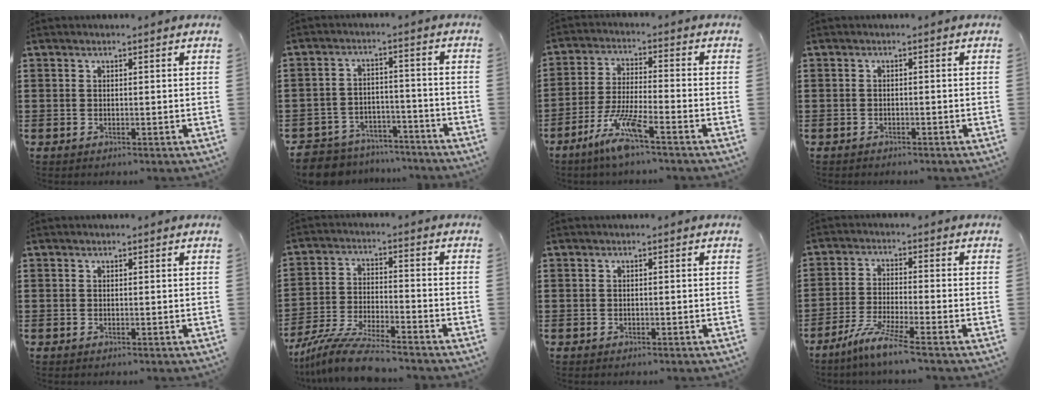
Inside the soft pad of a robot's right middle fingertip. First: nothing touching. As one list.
[{"total": 6.5, "force": [-6.3, 1.5, 0.4], "torque": [-0.022, 0.015, -0.132]}, {"total": 7.7, "force": [-5.2, 0.6, 5.6], "torque": [-0.122, -0.012, -0.101]}, {"total": 0.7, "force": [-0.6, 0.3, -0.1], "torque": [0.001, 0.004, -0.014]}, {"total": 0.0}, {"total": 8.7, "force": [-7.7, 0.6, 3.9], "torque": [-0.084, 0.002, -0.152]}, {"total": 0.0}, {"total": 5.7, "force": [-4.3, -0.3, 3.7], "torque": [-0.079, -0.017, -0.083]}]